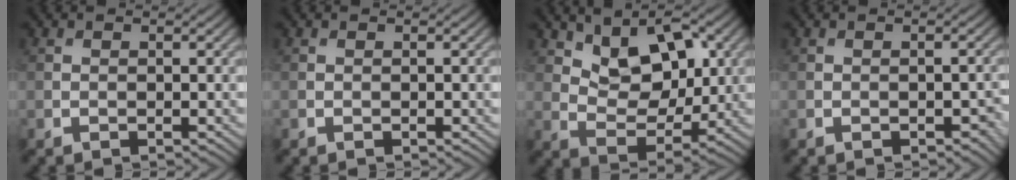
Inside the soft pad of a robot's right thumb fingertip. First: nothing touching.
{"total": 0.0}
{"total": 9.0, "force": [4.1, 5.3, 6.1], "torque": [-0.114, -0.010, 0.070]}
{"total": 1.1, "force": [-0.6, 0.6, 0.8], "torque": [-0.012, -0.004, -0.007]}